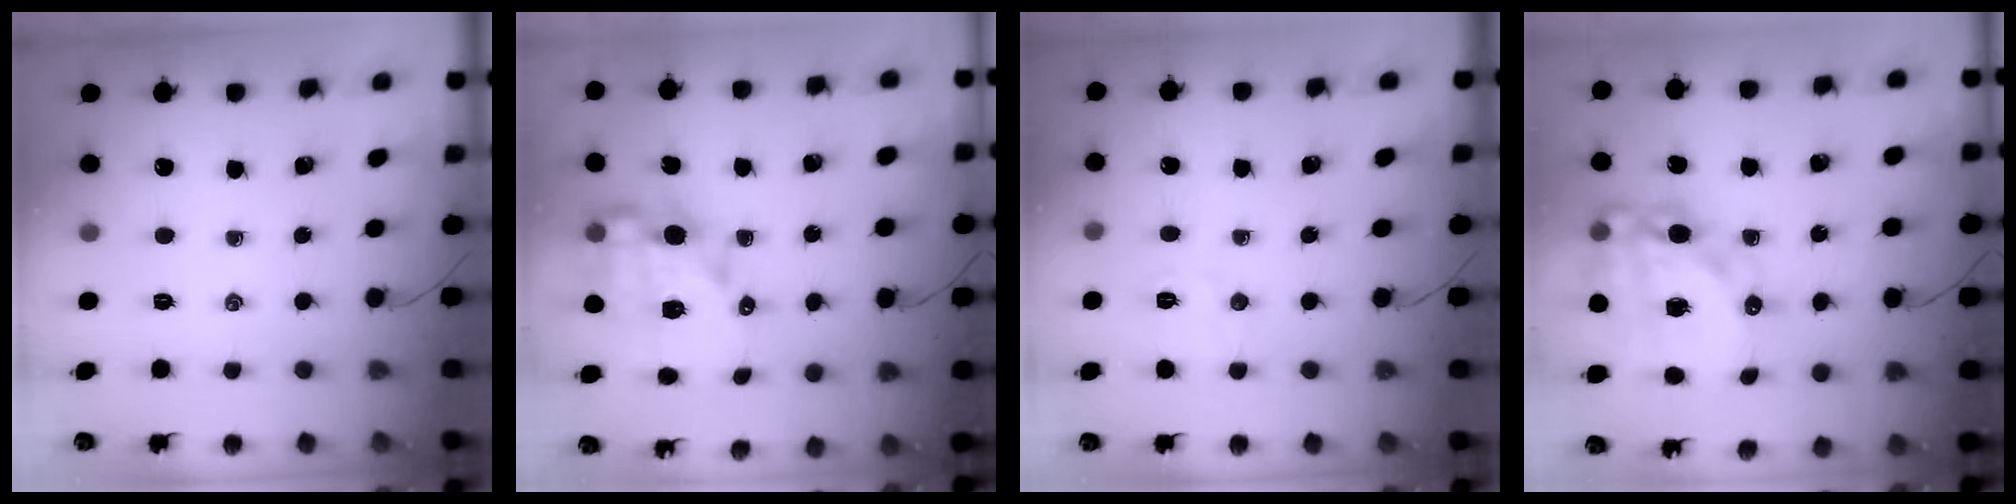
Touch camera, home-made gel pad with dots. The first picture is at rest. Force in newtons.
{"total": 13.2, "press": 12.9, "slide": 3.1}
{"total": 4.9, "press": 4.7, "slide": 1.3}
{"total": 20.9, "press": 20.4, "slide": 4.6}